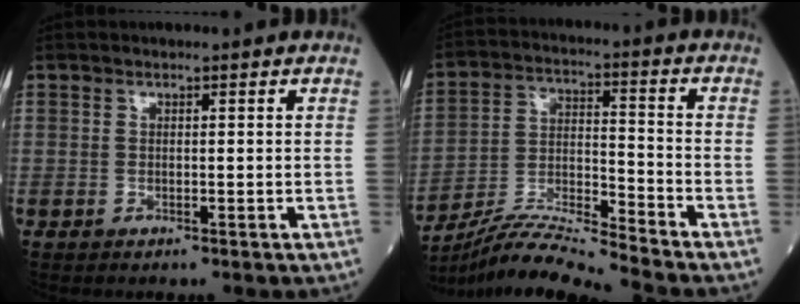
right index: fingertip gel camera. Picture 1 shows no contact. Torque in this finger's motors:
{"motor_torque": [0.12, -0.51, 0.20, 0.02]}